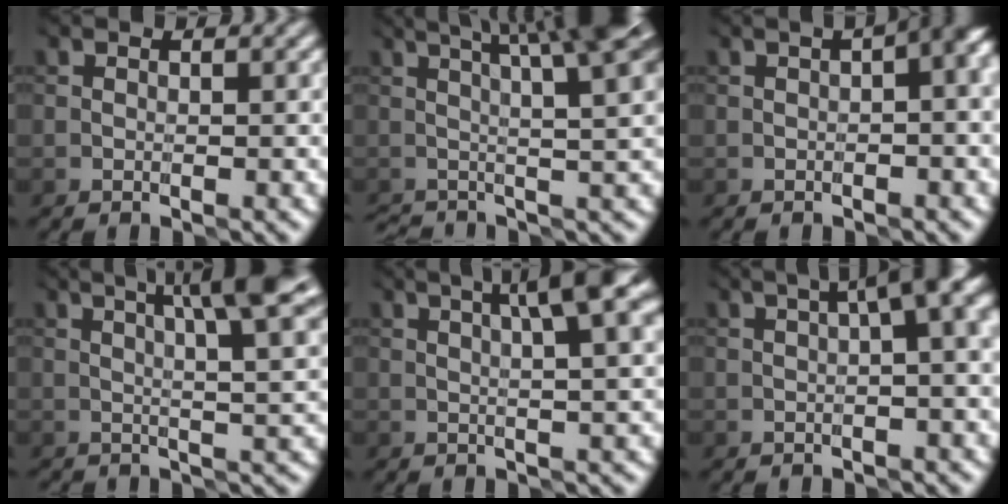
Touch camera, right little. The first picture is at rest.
{"total": 7.7, "force": [2.0, 1.7, 7.2], "torque": [-0.062, 0.019, 0.025]}
{"total": 4.9, "force": [0.3, 1.7, 4.5], "torque": [-0.056, 0.017, 0.002]}
{"total": 8.0, "force": [2.9, 1.9, 7.2], "torque": [-0.064, 0.025, 0.037]}
{"total": 6.1, "force": [2.3, 1.0, 5.6], "torque": [-0.064, 0.019, 0.036]}
{"total": 5.8, "force": [1.6, 1.5, 5.4], "torque": [-0.064, 0.024, 0.021]}